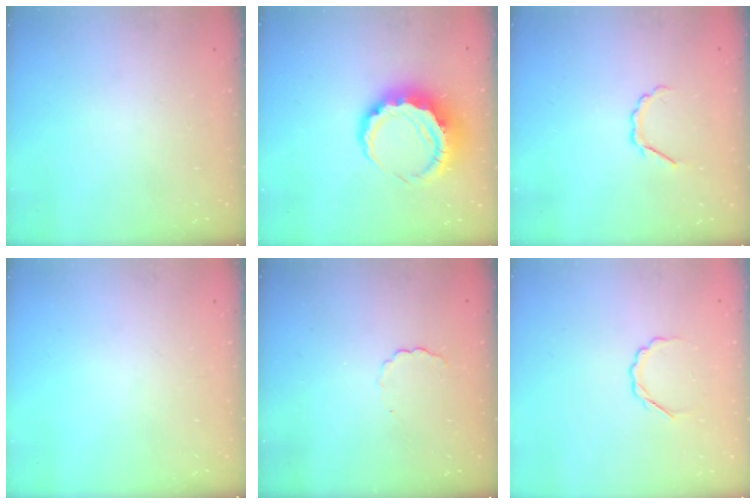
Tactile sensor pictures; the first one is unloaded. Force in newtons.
{"total": 10.2, "press": 9.9, "slide": 2.2}
{"total": 3.6, "press": 3.4, "slide": 1.0}
{"total": 0.0}
{"total": 4.3, "press": 4.2, "slide": 1.0}
{"total": 3.8, "press": 3.7, "slide": 0.8}